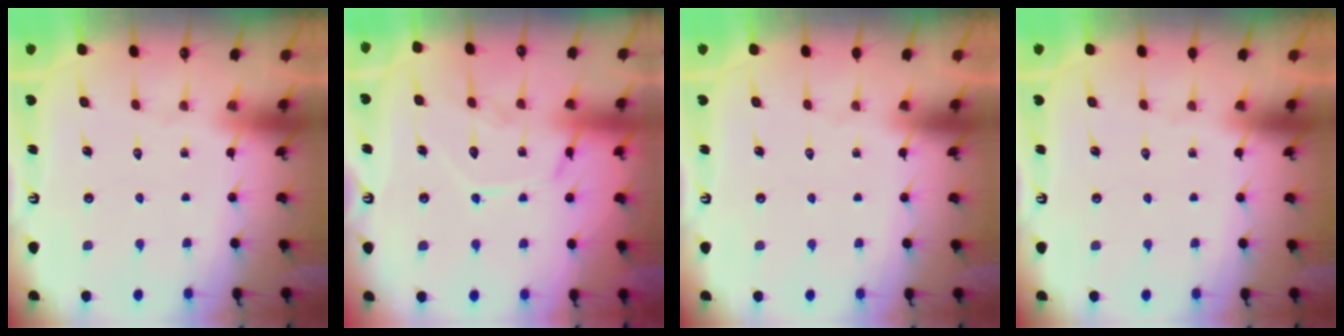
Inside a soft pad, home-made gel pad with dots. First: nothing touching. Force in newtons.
{"total": 13.1, "press": 13.0, "slide": 1.0}
{"total": 0.0}
{"total": 0.0}